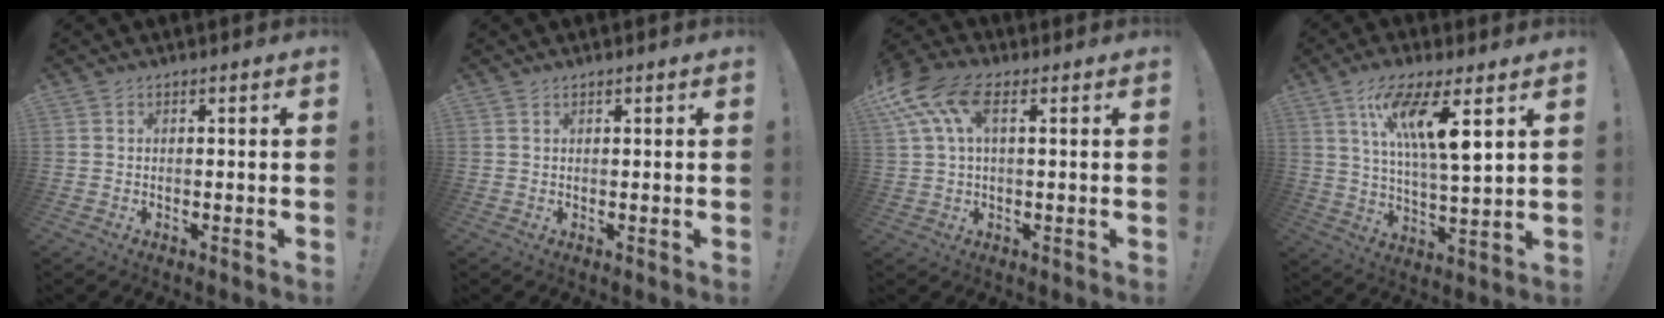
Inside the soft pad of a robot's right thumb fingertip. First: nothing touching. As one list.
[{"total": 0.6, "force": [0.5, 0.1, 0.3], "torque": [0.003, -0.003, 0.008]}, {"total": 10.0, "force": [3.4, 5.1, 7.8], "torque": [-0.173, -0.002, 0.070]}, {"total": 14.4, "force": [7.1, 2.5, 12.3], "torque": [-0.222, -0.023, 0.110]}]